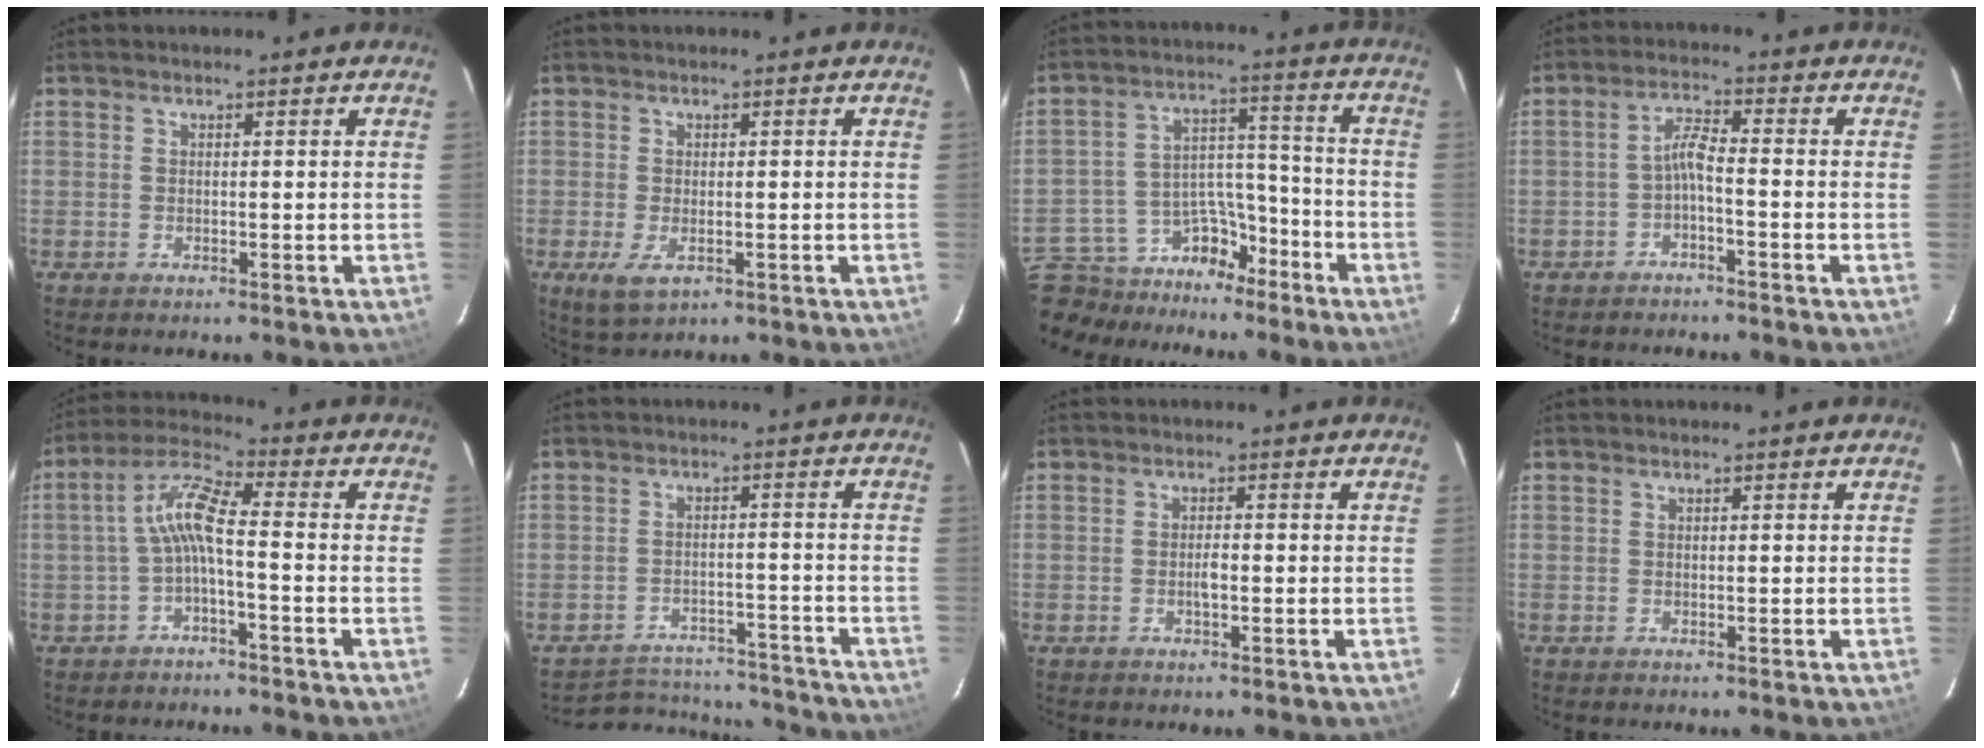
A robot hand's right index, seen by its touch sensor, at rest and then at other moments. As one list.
[{"total": 4.5, "force": [-1.7, 2.3, 3.5], "torque": [-0.072, -0.016, -0.025]}, {"total": 16.6, "force": [-11.5, 10.2, 6.4], "torque": [-0.156, 0.042, -0.166]}, {"total": 3.2, "force": [-1.8, 0.2, 2.6], "torque": [-0.062, 0.011, -0.034]}, {"total": 6.6, "force": [-1.7, 1.0, 6.3], "torque": [-0.151, 0.019, -0.033]}, {"total": 14.7, "force": [-13.4, 5.5, 2.4], "torque": [-0.057, 0.039, -0.160]}, {"total": 1.6, "force": [-0.5, 0.6, 1.4], "torque": [-0.025, 0.001, -0.010]}, {"total": 0.0}]